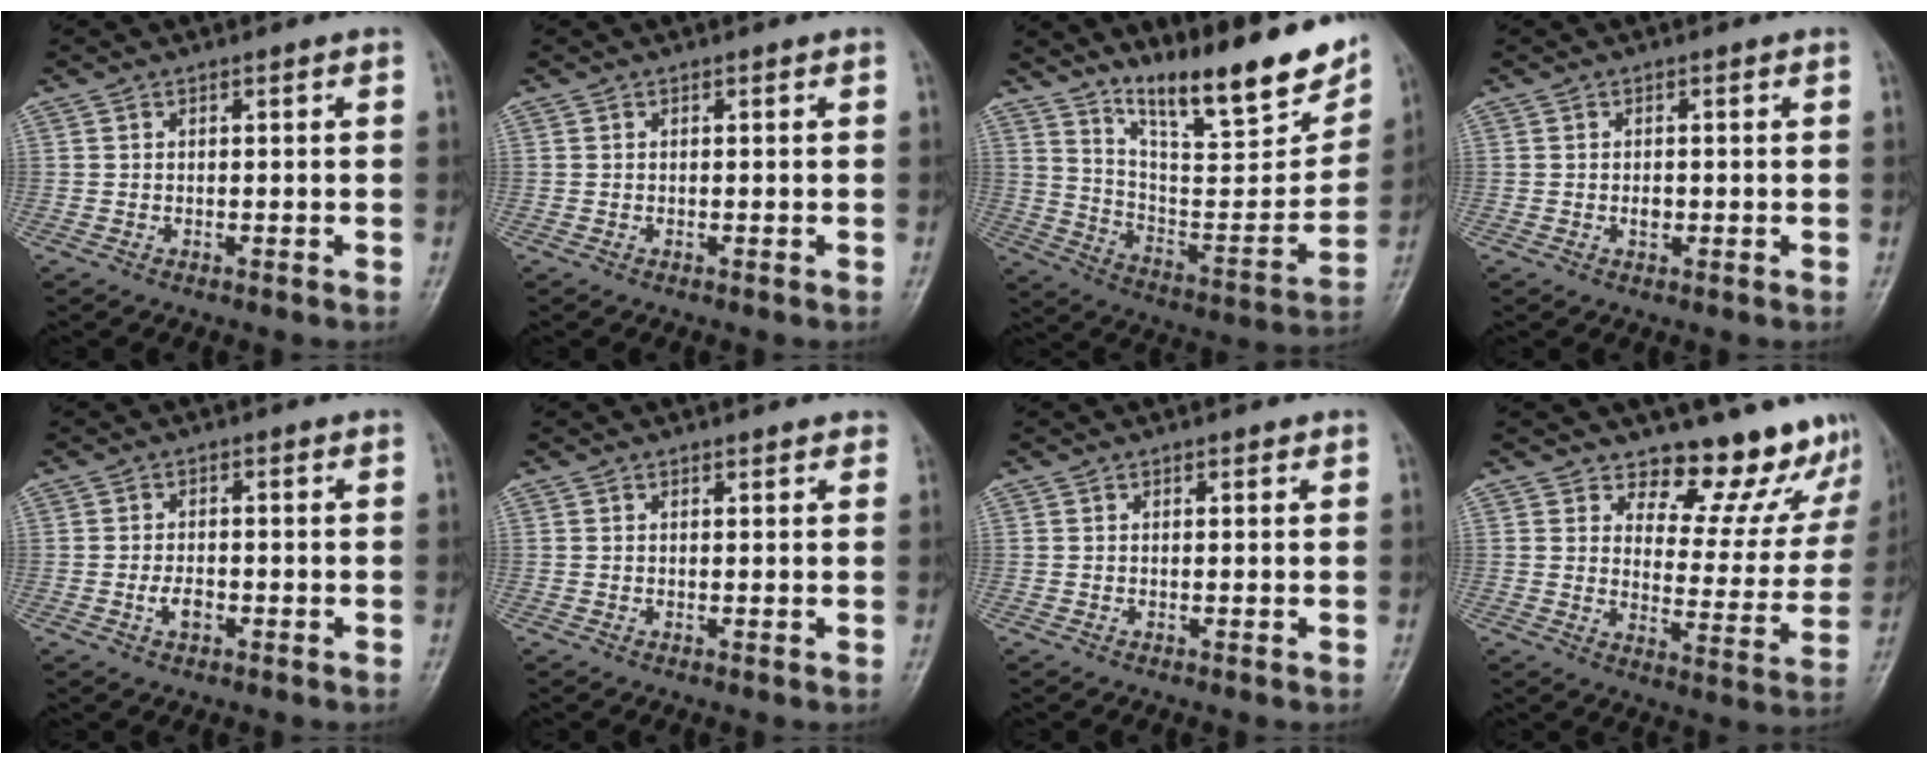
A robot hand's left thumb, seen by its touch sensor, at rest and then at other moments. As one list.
[{"total": 0.0}, {"total": 22.3, "force": [15.9, 5.2, 14.6], "torque": [-0.181, -0.084, 0.263]}, {"total": 1.6, "force": [-0.3, 1.2, 1.0], "torque": [-0.007, 0.001, -0.005]}, {"total": 2.9, "force": [-1.1, 1.8, 2.1], "torque": [-0.031, 0.004, -0.021]}, {"total": 1.4, "force": [1.1, 0.7, 0.4], "torque": [0.011, -0.004, 0.009]}, {"total": 0.9, "force": [0.5, 0.6, 0.4], "torque": [0.006, -0.002, 0.004]}, {"total": 15.2, "force": [13.5, 6.1, 3.4], "torque": [0.016, -0.116, 0.157]}]